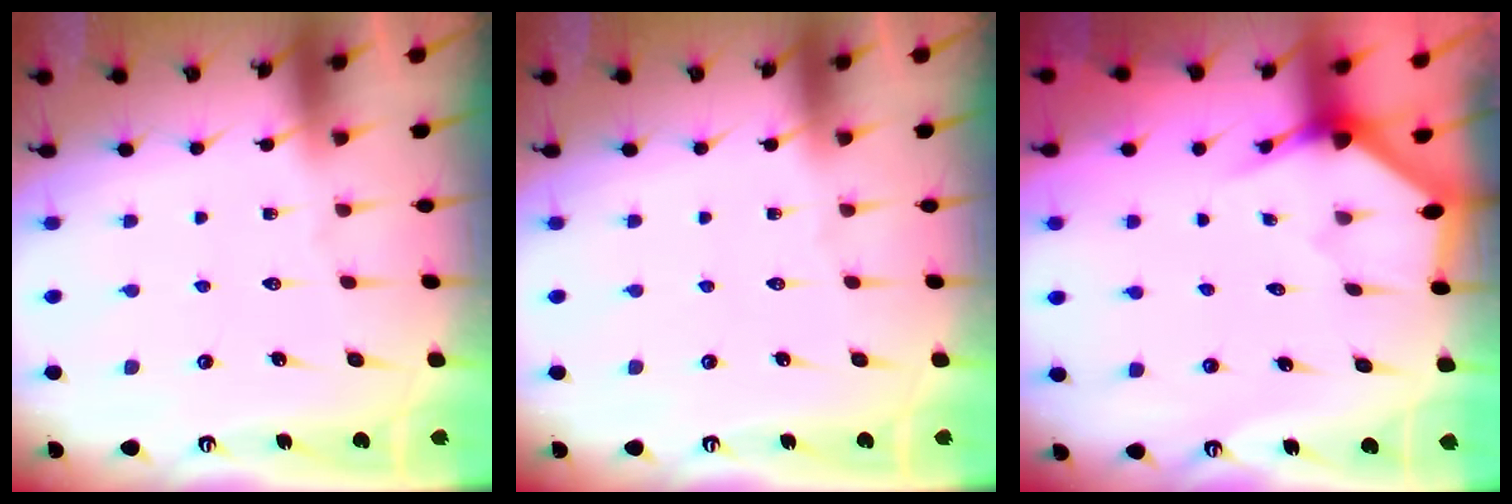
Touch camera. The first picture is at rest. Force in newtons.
{"total": 0.0}
{"total": 2.7, "press": 2.7, "slide": 0.1}